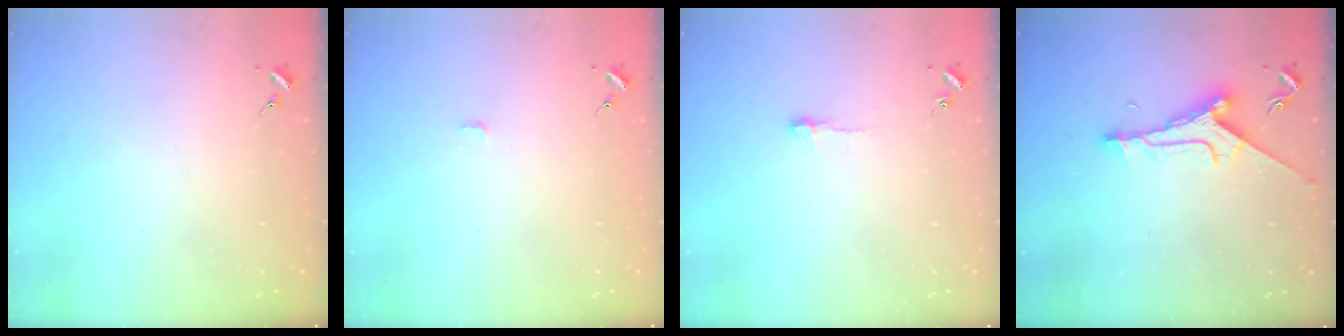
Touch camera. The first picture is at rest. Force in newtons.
{"total": 2.8, "press": 2.8, "slide": 0.2}
{"total": 4.0, "press": 4.0, "slide": 0.4}
{"total": 9.5, "press": 9.5, "slide": 0.8}